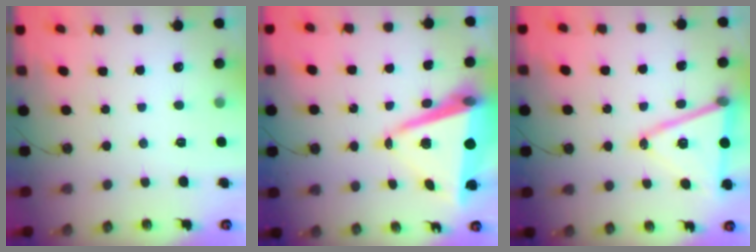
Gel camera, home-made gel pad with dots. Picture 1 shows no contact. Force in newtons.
{"total": 12.8, "press": 12.4, "slide": 3.2}
{"total": 14.5, "press": 14.0, "slide": 3.8}